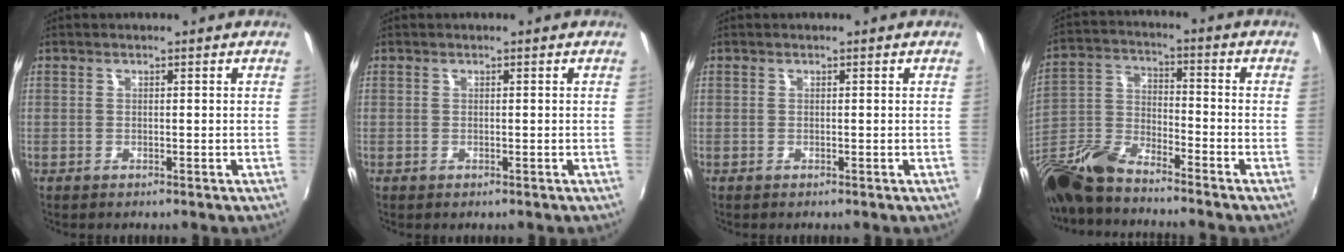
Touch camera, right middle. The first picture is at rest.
{"total": 0.0}
{"total": 0.0}
{"total": 13.9, "force": [-10.9, 3.9, 7.7], "torque": [-0.175, -0.021, -0.221]}